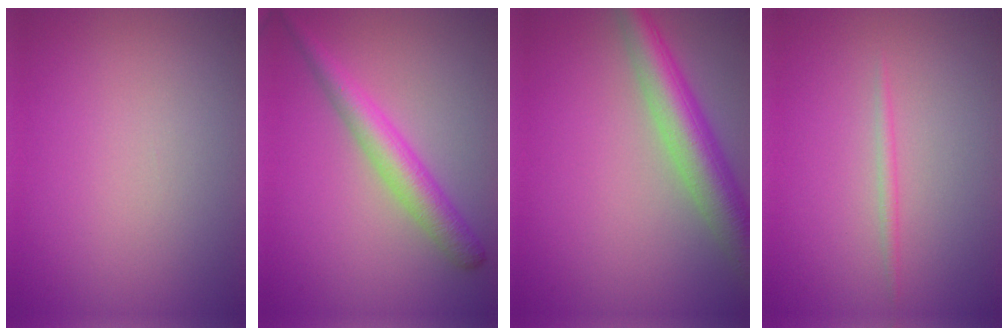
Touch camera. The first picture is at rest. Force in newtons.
{"total": 3.9, "press": 3.9, "slide": 0.1}
{"total": 6.2, "press": 6.2, "slide": 0.1}
{"total": 0.9, "press": 0.9, "slide": 0.1}